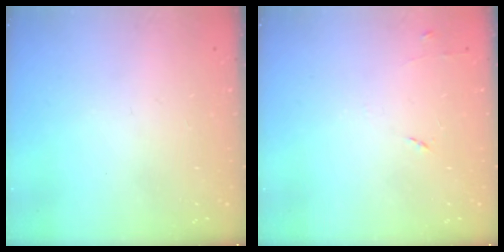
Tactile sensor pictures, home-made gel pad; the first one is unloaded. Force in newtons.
{"total": 5.3, "press": 5.2, "slide": 0.8}